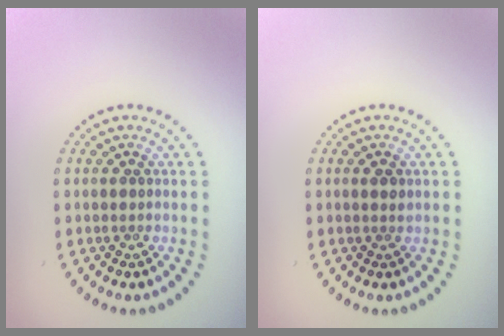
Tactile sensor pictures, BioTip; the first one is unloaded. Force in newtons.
{"total": 0.9, "press": 0.8, "slide": 0.5}